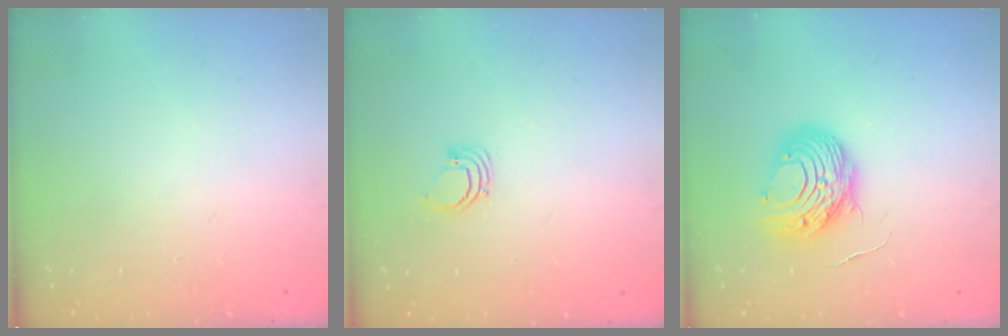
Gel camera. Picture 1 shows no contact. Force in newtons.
{"total": 2.5, "press": 2.5, "slide": 0.1}
{"total": 11.2, "press": 11.2, "slide": 0.9}